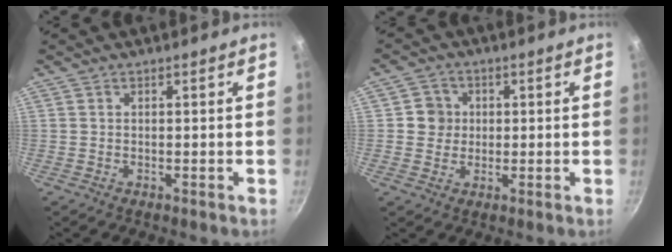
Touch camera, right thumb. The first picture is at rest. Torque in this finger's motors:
{"motor_torque": [-0.05, 0.32, 0.34, -0.20, -0.02]}